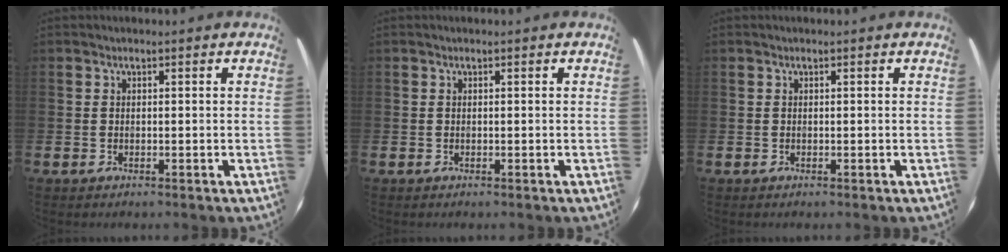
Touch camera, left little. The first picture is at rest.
{"total": 0.0}
{"total": 0.0}